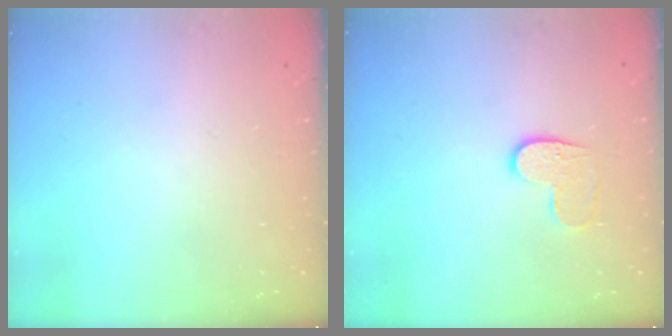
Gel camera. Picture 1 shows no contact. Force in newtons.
{"total": 7.0, "press": 7.0, "slide": 0.2}